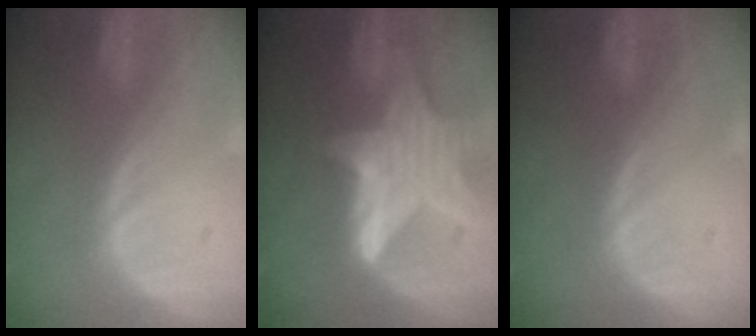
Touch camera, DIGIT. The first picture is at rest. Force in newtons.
{"total": 9.3, "press": 9.3, "slide": 0.7}
{"total": 0.0}